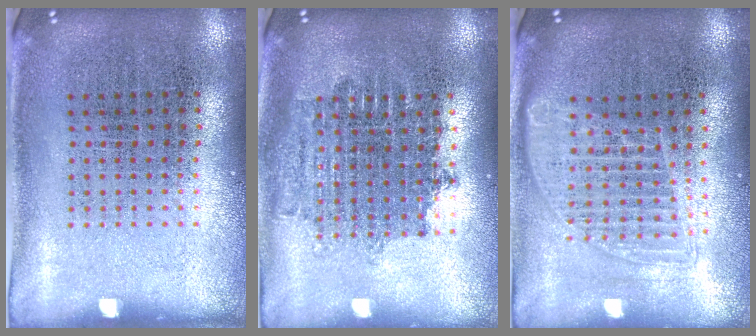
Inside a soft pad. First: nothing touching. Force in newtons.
{"total": 1.6, "press": 1.3, "slide": 0.9}
{"total": 1.6, "press": 1.4, "slide": 0.7}